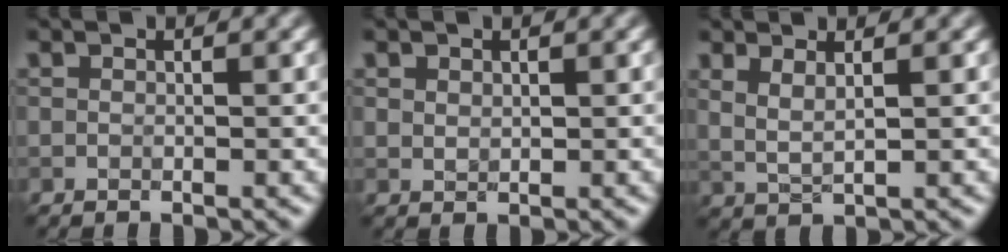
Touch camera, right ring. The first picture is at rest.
{"total": 0.9, "force": [0.5, 0.6, 0.3], "torque": [-0.007, -0.002, 0.012]}
{"total": 2.0, "force": [1.0, 0.6, 1.6], "torque": [-0.027, -0.007, 0.019]}